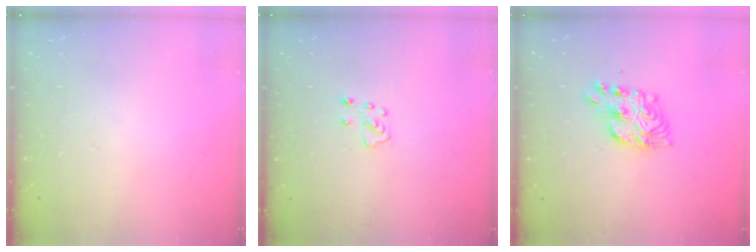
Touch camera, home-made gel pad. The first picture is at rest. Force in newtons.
{"total": 5.0, "press": 5.0, "slide": 0.5}
{"total": 11.8, "press": 11.8, "slide": 0.4}